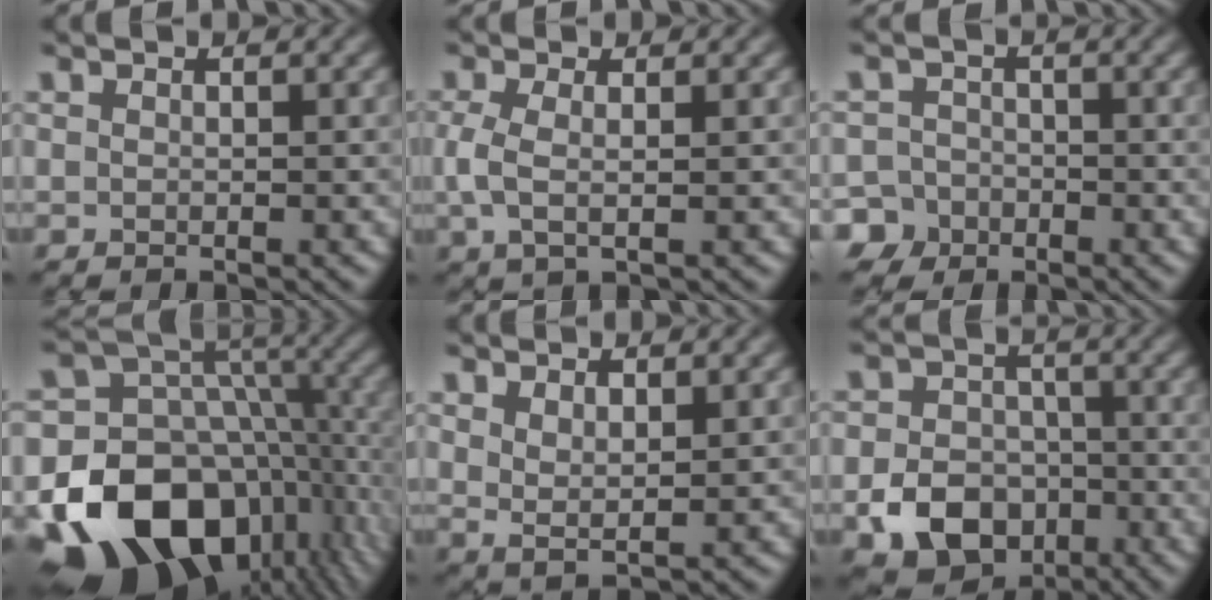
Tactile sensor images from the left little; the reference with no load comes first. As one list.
[{"total": 2.4, "force": [-0.1, 1.0, 2.2], "torque": [-0.054, 0.002, -0.005]}, {"total": 5.1, "force": [-3.3, 3.9, 0.5], "torque": [0.016, -0.004, -0.072]}, {"total": 19.0, "force": [-8.7, 13.5, 10.3], "torque": [-0.190, -0.001, -0.145]}, {"total": 2.2, "force": [1.3, 0.8, 1.6], "torque": [-0.034, -0.004, 0.026]}, {"total": 8.0, "force": [-3.4, 6.0, 4.0], "torque": [-0.050, -0.016, -0.073]}]